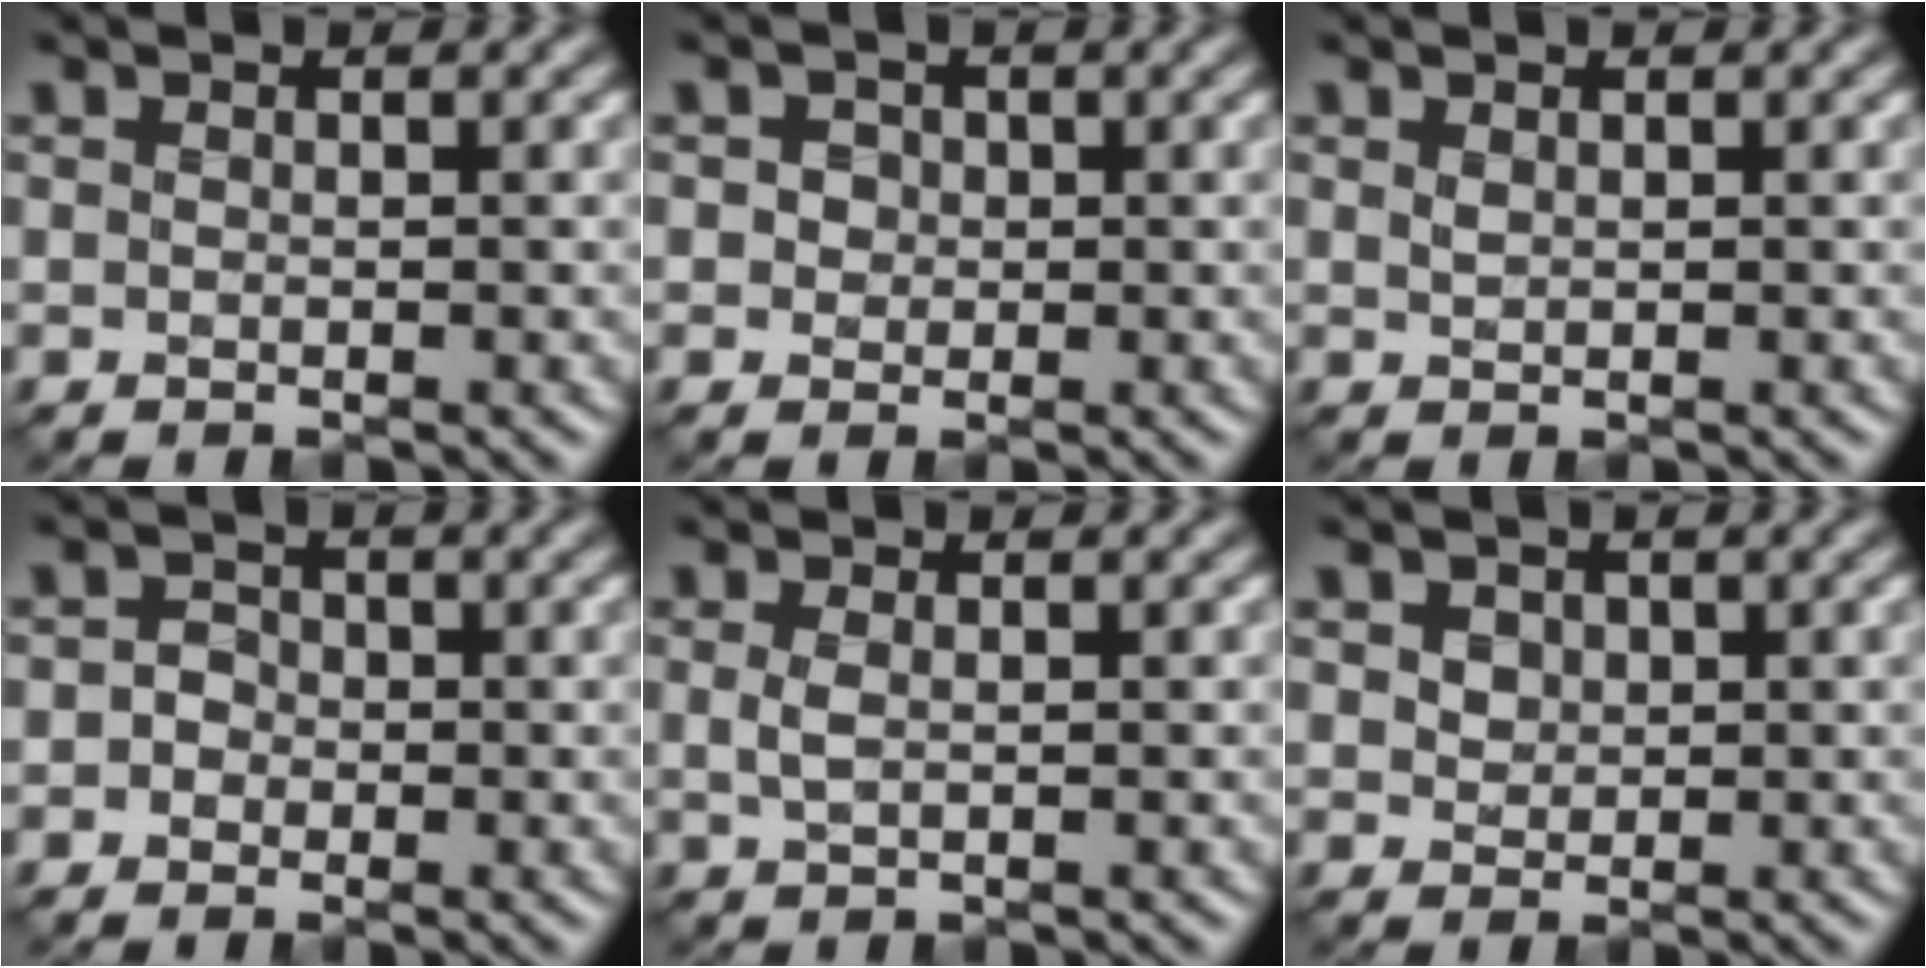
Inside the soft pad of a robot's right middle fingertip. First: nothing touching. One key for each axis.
{"total": 2.1, "fx": 0.6, "fy": 1.8, "fz": 1.0, "tx": -0.024, "ty": 0.006, "tz": 0.008}
{"total": 0.6, "fx": 0.3, "fy": 0.3, "fz": 0.4, "tx": -0.012, "ty": 0.000, "tz": 0.008}
{"total": 1.7, "fx": -0.4, "fy": 1.5, "fz": 0.5, "tx": 0.007, "ty": 0.004, "tz": -0.016}
{"total": 1.0, "fx": -0.1, "fy": 0.4, "fz": 0.9, "tx": -0.026, "ty": -0.002, "tz": 0.000}
{"total": 2.5, "fx": 1.1, "fy": 1.9, "fz": 1.3, "tx": -0.043, "ty": 0.003, "tz": 0.025}